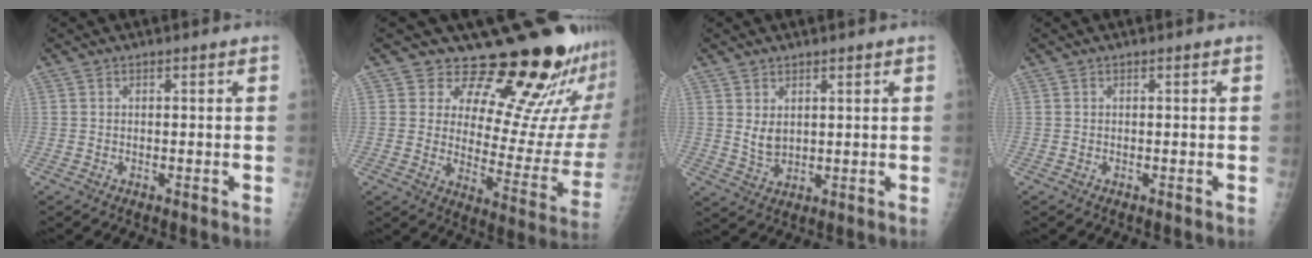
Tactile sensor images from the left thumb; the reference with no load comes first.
{"total": 23.8, "force": [18.8, 8.5, 12.0], "torque": [-0.126, -0.140, 0.244]}
{"total": 3.7, "force": [1.6, 2.4, 2.3], "torque": [-0.034, -0.018, 0.038]}
{"total": 0.0}